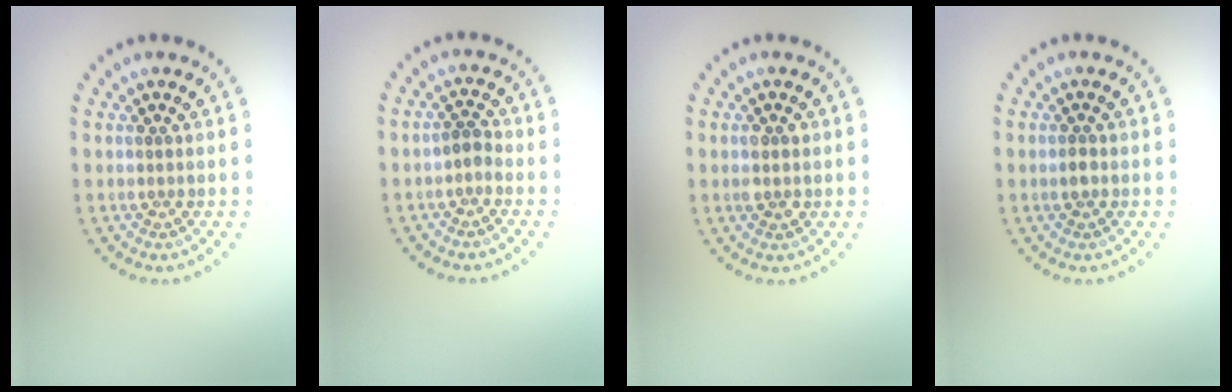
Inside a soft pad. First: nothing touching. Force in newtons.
{"total": 1.0, "press": 0.8, "slide": 0.6}
{"total": 1.5, "press": 1.5, "slide": 0.2}
{"total": 0.9, "press": 0.8, "slide": 0.1}